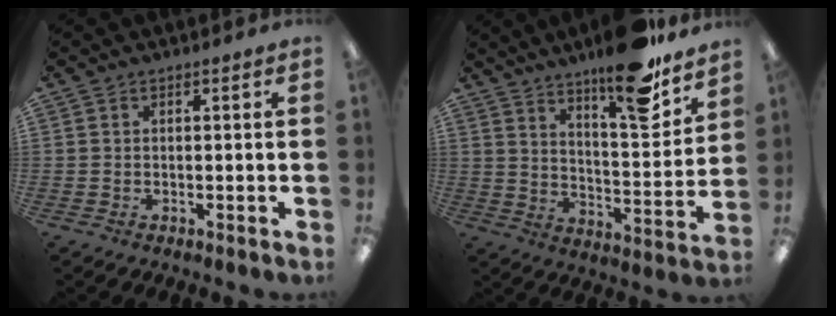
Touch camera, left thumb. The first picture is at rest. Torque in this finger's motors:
{"motor_torque": [2.35, 0.75, 1.56, -1.21, 0.46]}